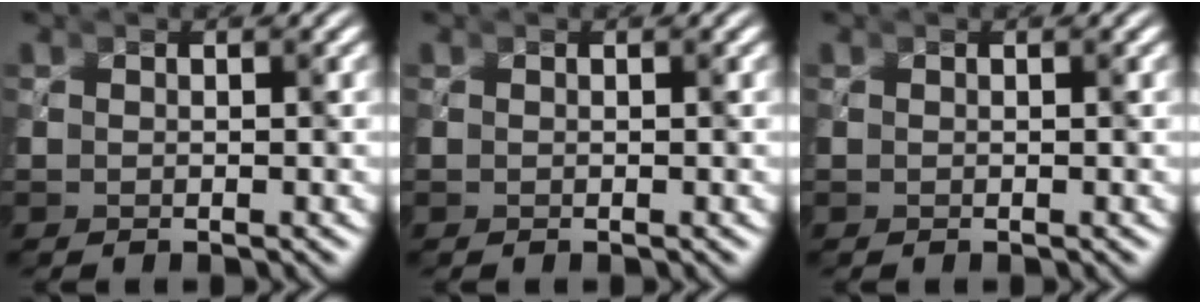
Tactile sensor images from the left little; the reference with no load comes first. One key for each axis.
{"total": 0.0}
{"total": 0.0}